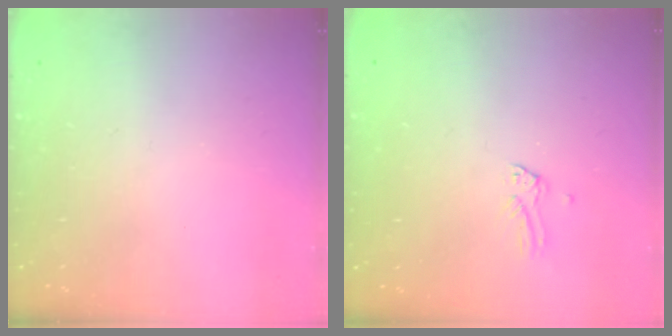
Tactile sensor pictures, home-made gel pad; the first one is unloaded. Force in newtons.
{"total": 0.0}